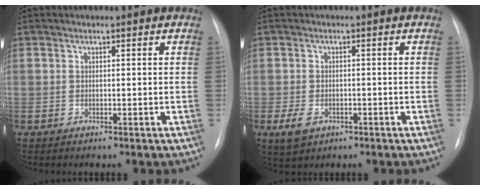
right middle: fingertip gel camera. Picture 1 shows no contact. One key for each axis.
{"total": 3.4, "fx": -1.5, "fy": 2.3, "fz": 2.1, "tx": -0.046, "ty": -0.005, "tz": -0.015}